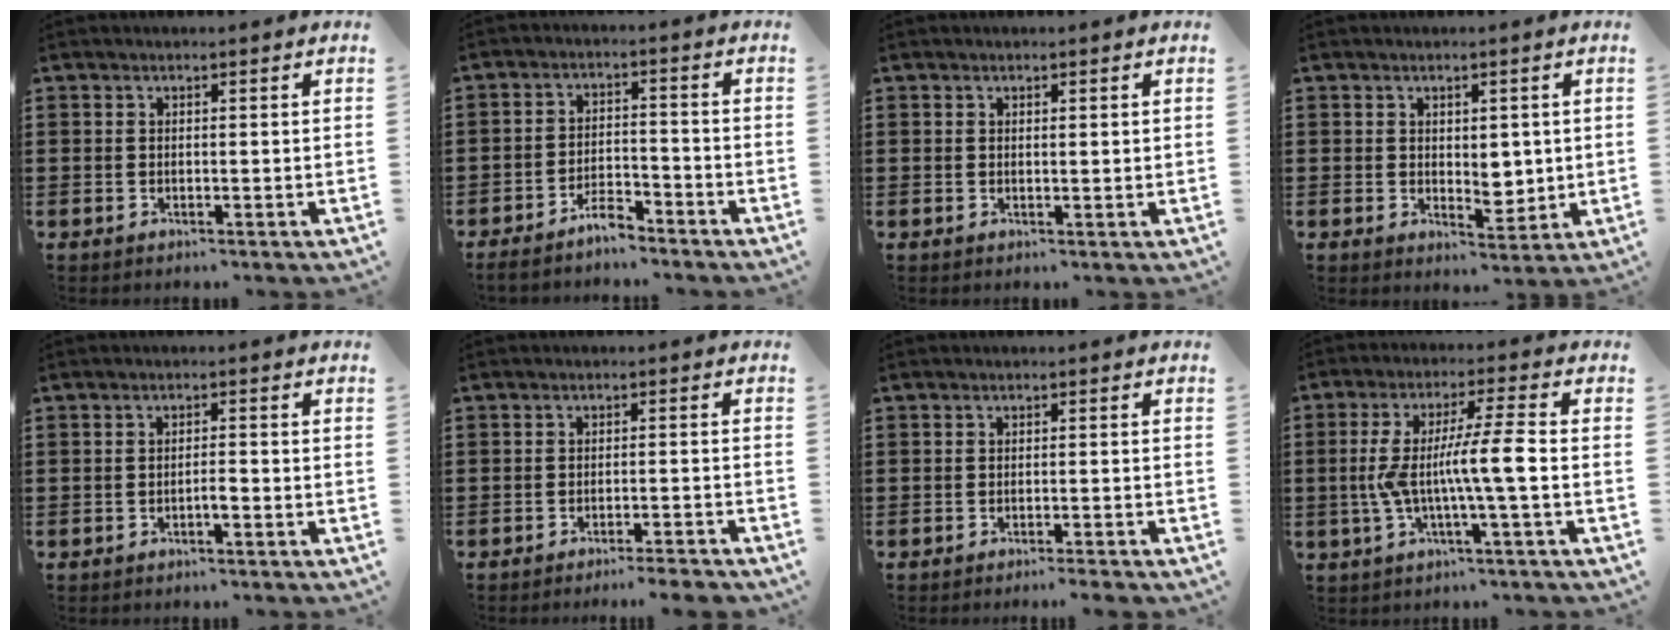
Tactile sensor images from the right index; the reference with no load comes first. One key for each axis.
{"total": 4.4, "fx": -3.9, "fy": 0.8, "fz": 1.9, "tx": -0.039, "ty": 0.007, "tz": -0.076}
{"total": 0.6, "fx": 0.3, "fy": 0.1, "fz": 0.5, "tx": -0.010, "ty": 0.001, "tz": 0.005}
{"total": 3.5, "fx": 0.9, "fy": 2.8, "fz": 2.0, "tx": -0.021, "ty": -0.001, "tz": 0.013}
{"total": 1.7, "fx": -0.9, "fy": 0.3, "fz": 1.5, "tx": -0.029, "ty": 0.000, "tz": -0.015}
{"total": 2.8, "fx": -2.5, "fy": -0.3, "fz": 1.1, "tx": -0.019, "ty": -0.002, "tz": -0.051}
{"total": 1.5, "fx": -1.3, "fy": -0.2, "fz": 0.7, "tx": -0.012, "ty": -0.001, "tz": -0.024}
{"total": 9.0, "fx": -1.6, "fy": 0.3, "fz": 8.9, "tx": -0.170, "ty": -0.006, "tz": -0.035}